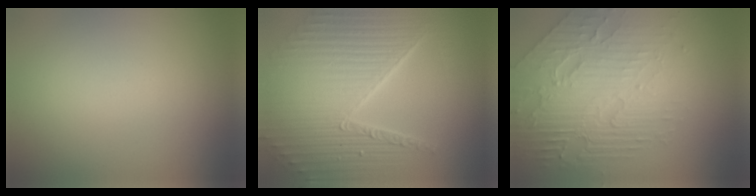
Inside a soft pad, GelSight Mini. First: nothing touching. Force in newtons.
{"total": 10.2, "press": 6.6, "slide": 7.8}
{"total": 7.8, "press": 5.4, "slide": 5.6}